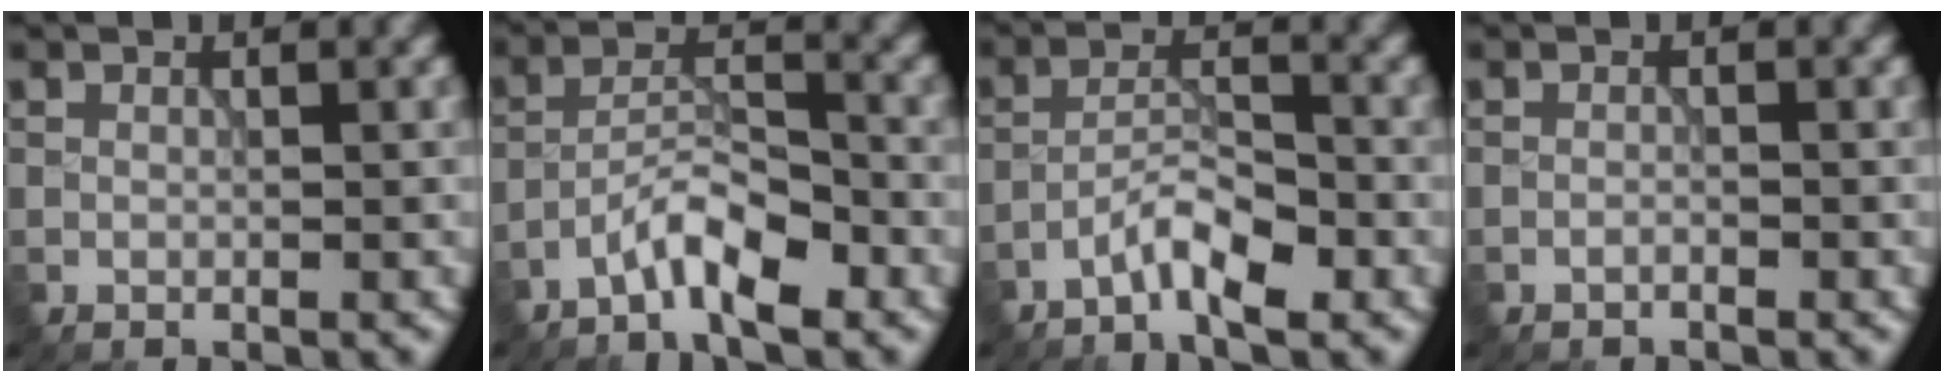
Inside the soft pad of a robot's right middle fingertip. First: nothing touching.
{"total": 4.4, "force": [-3.1, 0.9, 3.0], "torque": [-0.055, 0.010, -0.066]}
{"total": 3.7, "force": [-2.6, 0.7, 2.6], "torque": [-0.049, 0.010, -0.055]}
{"total": 0.5, "force": [-0.5, 0.0, 0.3], "torque": [-0.003, 0.002, -0.011]}